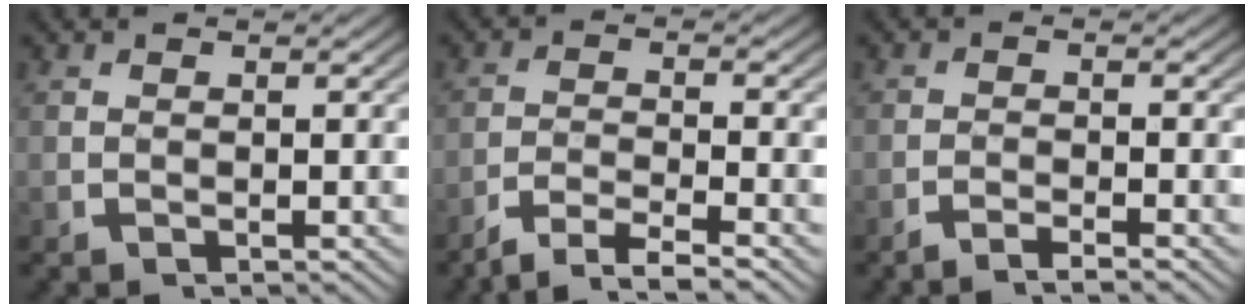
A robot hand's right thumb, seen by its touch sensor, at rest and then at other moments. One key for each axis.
{"total": 4.6, "fx": -3.4, "fy": 1.9, "fz": 2.5, "tx": -0.040, "ty": -0.008, "tz": -0.059}
{"total": 2.0, "fx": -1.7, "fy": 0.2, "fz": 1.0, "tx": -0.016, "ty": -0.002, "tz": -0.037}